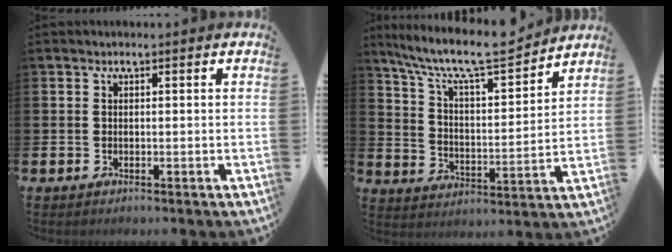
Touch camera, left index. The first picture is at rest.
{"total": 10.1, "force": [8.9, 1.9, 4.2], "torque": [-0.107, -0.065, 0.150]}